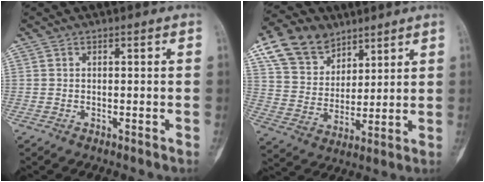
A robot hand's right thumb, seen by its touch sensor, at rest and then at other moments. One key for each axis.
{"total": 14.0, "fx": 8.6, "fy": 9.5, "fz": 5.5, "tx": -0.072, "ty": -0.021, "tz": 0.167}